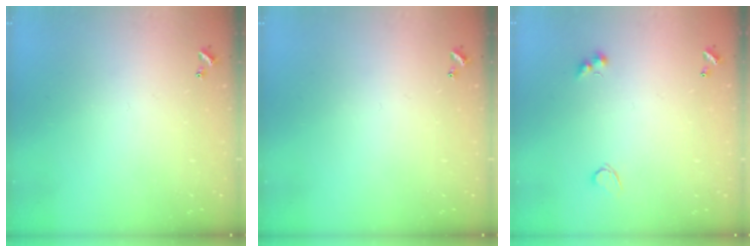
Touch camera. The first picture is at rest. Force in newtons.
{"total": 0.0}
{"total": 2.8, "press": 2.6, "slide": 0.9}